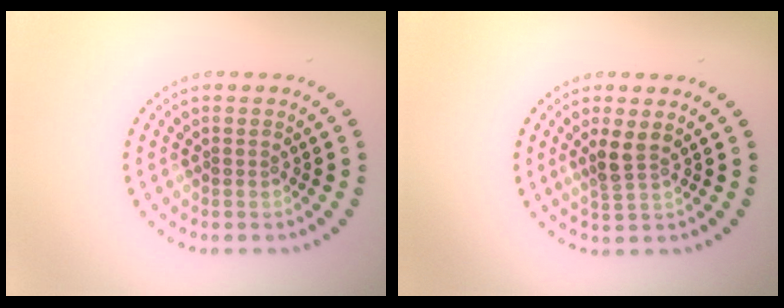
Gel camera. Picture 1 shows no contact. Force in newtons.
{"total": 2.1, "press": 1.6, "slide": 1.3}